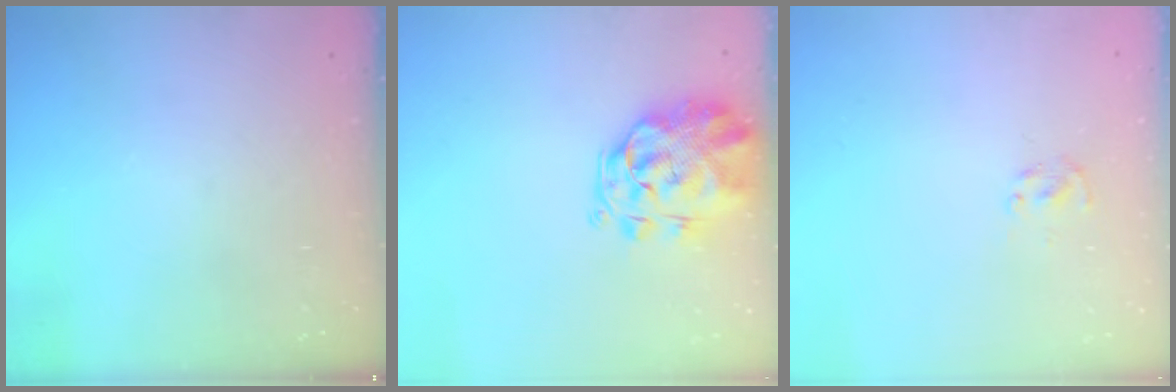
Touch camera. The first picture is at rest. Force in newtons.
{"total": 3.4, "press": 3.0, "slide": 1.6}
{"total": 2.0, "press": 1.8, "slide": 0.7}